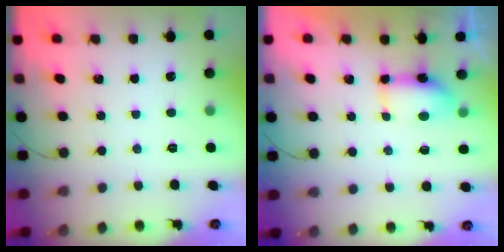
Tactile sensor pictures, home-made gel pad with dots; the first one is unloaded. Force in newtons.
{"total": 6.1, "press": 6.0, "slide": 1.1}